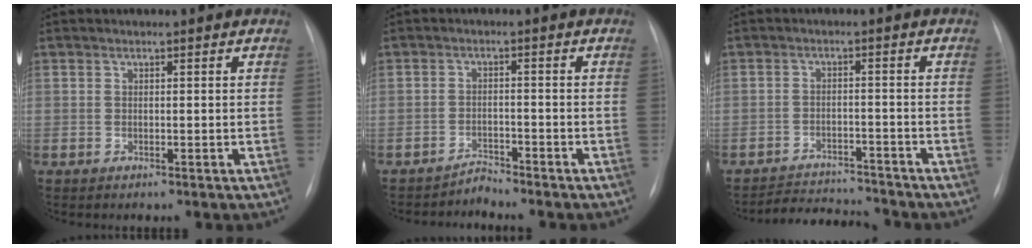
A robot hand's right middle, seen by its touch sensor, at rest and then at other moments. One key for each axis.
{"total": 2.2, "fx": -2.1, "fy": -0.3, "fz": -0.7, "tx": 0.022, "ty": -0.011, "tz": -0.035}
{"total": 6.8, "fx": -6.7, "fy": 0.8, "fz": 0.1, "tx": -0.004, "ty": 0.007, "tz": -0.106}